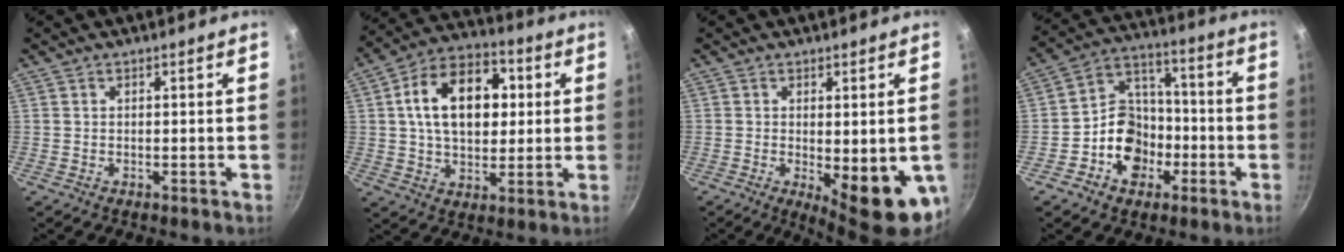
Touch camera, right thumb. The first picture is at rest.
{"total": 17.9, "force": [3.3, 11.8, 13.0], "torque": [-0.175, 0.018, 0.042]}
{"total": 12.5, "force": [-2.6, 4.2, 11.4], "torque": [-0.130, -0.013, -0.021]}
{"total": 12.6, "force": [-4.4, 10.2, 6.0], "torque": [-0.060, 0.052, -0.084]}